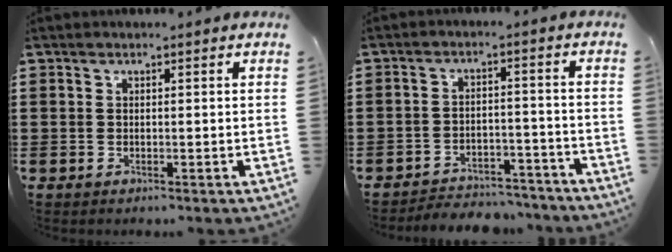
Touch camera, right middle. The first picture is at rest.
{"total": 4.5, "force": [-4.4, 0.8, 0.4], "torque": [-0.012, 0.008, -0.092]}